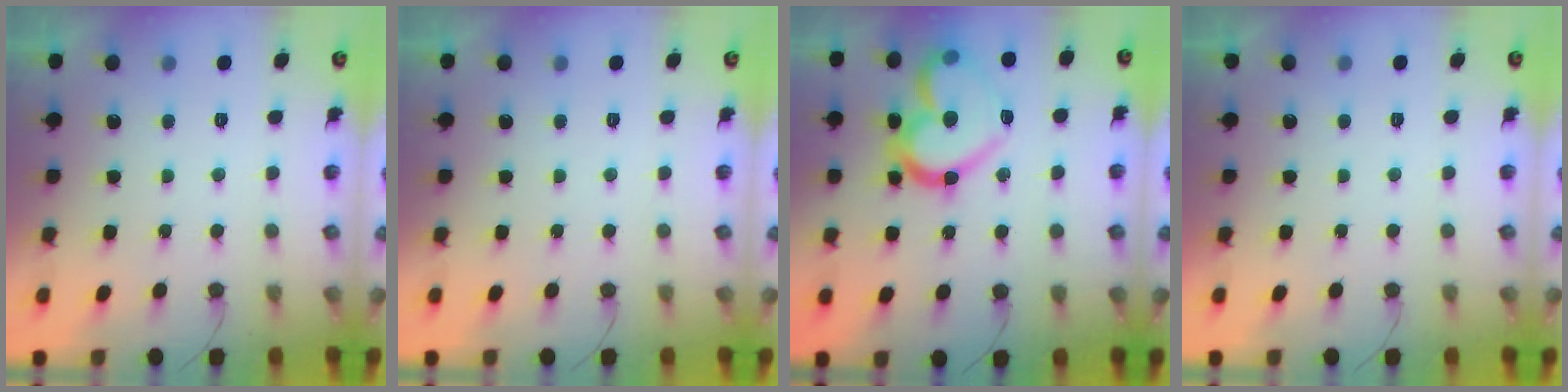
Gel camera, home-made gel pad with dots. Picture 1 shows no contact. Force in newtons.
{"total": 0.0}
{"total": 20.5, "press": 20.3, "slide": 2.6}
{"total": 1.7, "press": 1.7, "slide": 0.0}